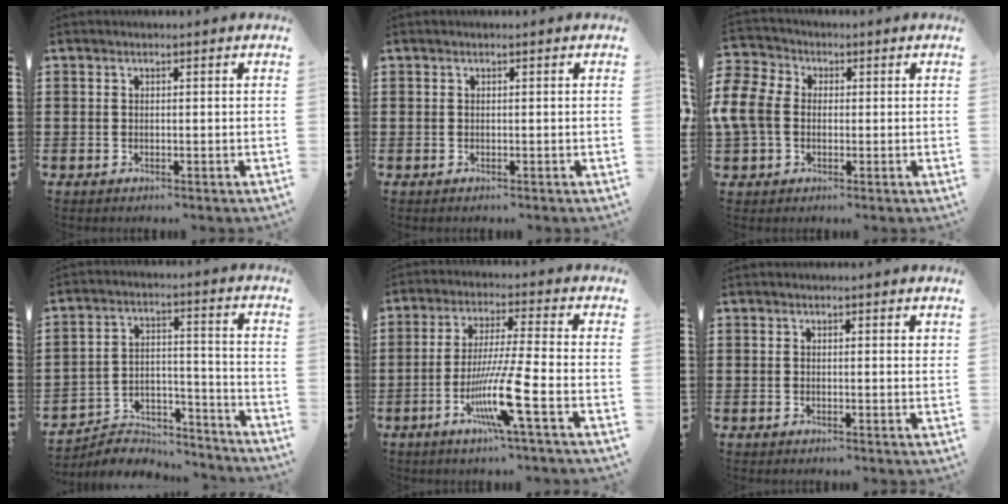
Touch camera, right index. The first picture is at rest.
{"total": 0.0}
{"total": 6.5, "force": [-0.7, 5.2, 3.8], "torque": [-0.128, -0.002, -0.025]}
{"total": 5.8, "force": [-5.5, 1.6, 0.7], "torque": [-0.012, 0.017, -0.108]}
{"total": 10.4, "force": [-4.3, -0.3, 9.4], "torque": [-0.189, -0.021, -0.084]}
{"total": 0.6, "force": [0.4, 0.0, 0.4], "torque": [0.000, -0.002, 0.006]}